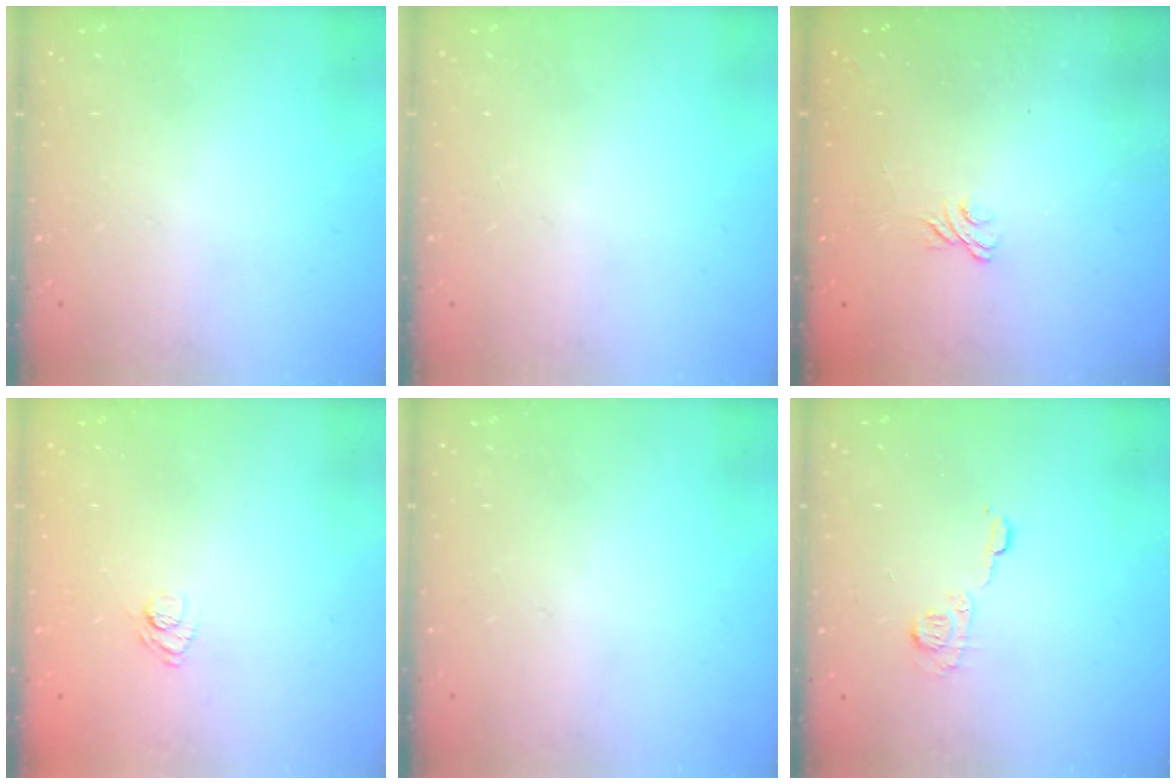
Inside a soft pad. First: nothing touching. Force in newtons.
{"total": 0.0}
{"total": 1.9, "press": 1.5, "slide": 1.1}
{"total": 6.6, "press": 6.5, "slide": 1.4}
{"total": 0.0}
{"total": 7.3, "press": 7.3, "slide": 0.1}